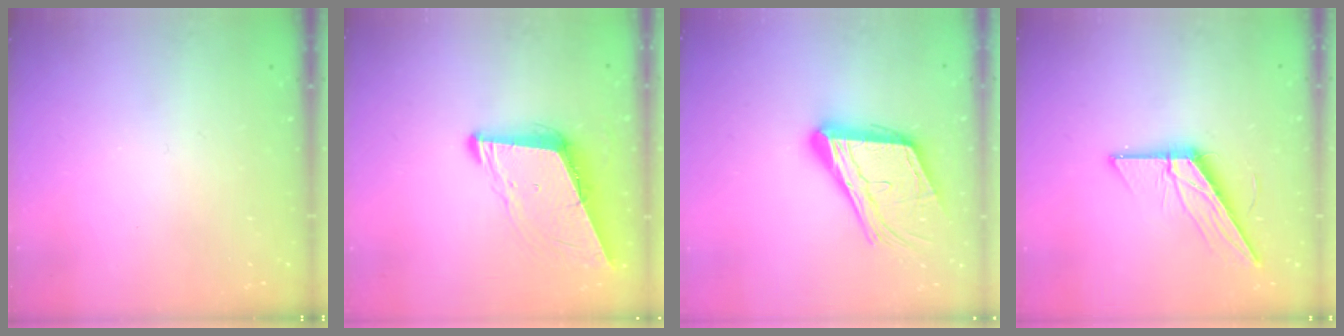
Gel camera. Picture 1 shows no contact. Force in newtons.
{"total": 8.9, "press": 8.0, "slide": 3.7}
{"total": 18.7, "press": 18.4, "slide": 3.0}
{"total": 13.8, "press": 13.8, "slide": 0.4}